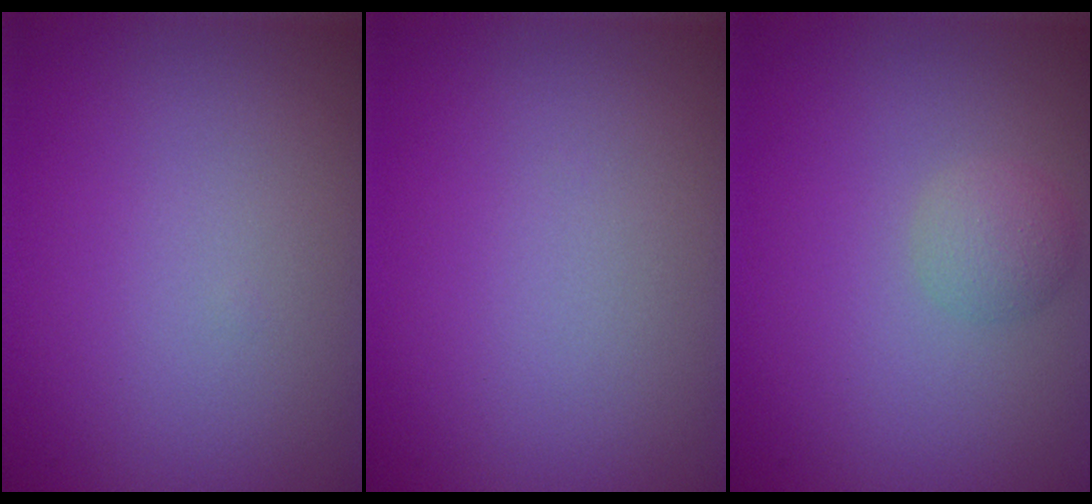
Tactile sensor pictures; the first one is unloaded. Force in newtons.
{"total": 0.0}
{"total": 1.6, "press": 1.6, "slide": 0.0}